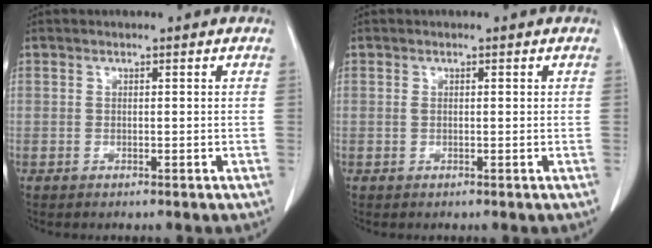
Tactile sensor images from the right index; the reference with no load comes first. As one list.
[{"total": 0.7, "force": [0.1, 0.2, 0.6], "torque": [-0.017, 0.005, 0.005]}]